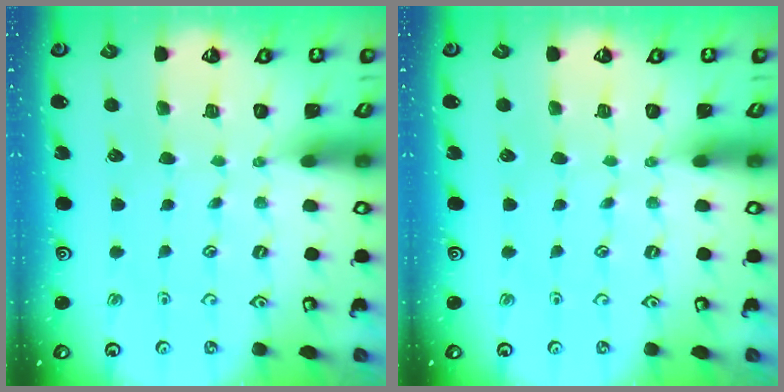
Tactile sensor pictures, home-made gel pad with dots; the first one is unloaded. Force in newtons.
{"total": 0.0}